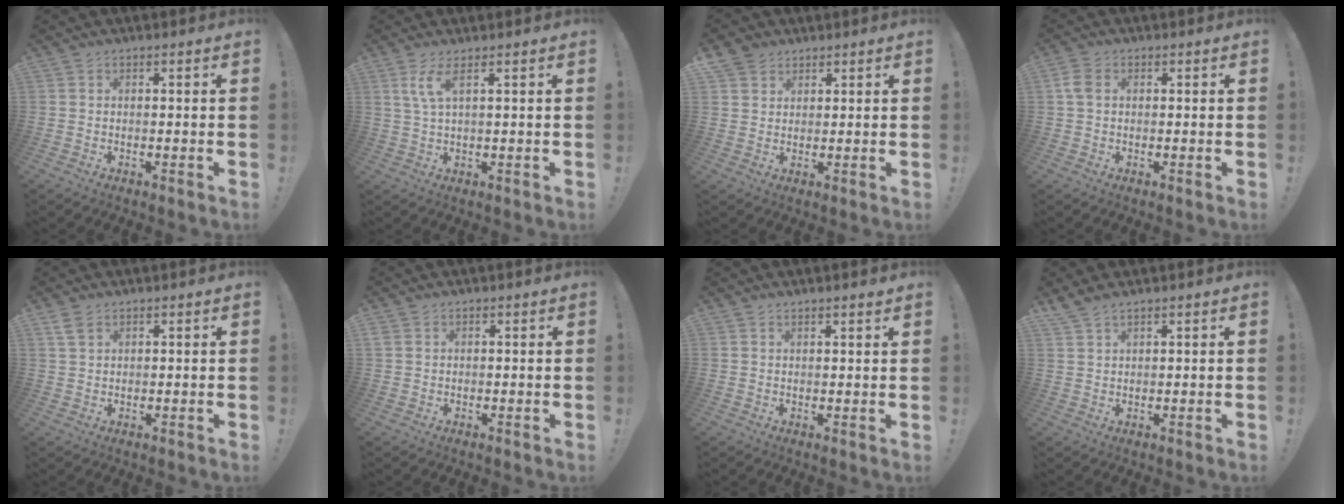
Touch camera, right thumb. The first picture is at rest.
{"total": 4.7, "force": [2.3, 0.6, 4.1], "torque": [-0.073, -0.007, 0.039]}
{"total": 4.1, "force": [2.8, 3.0, 0.6], "torque": [-0.014, -0.011, 0.053]}
{"total": 4.0, "force": [0.9, 2.7, 2.8], "torque": [-0.053, 0.003, 0.016]}
{"total": 3.4, "force": [2.1, 1.7, 2.1], "torque": [-0.035, -0.004, 0.040]}
{"total": 1.1, "force": [0.3, 1.1, 0.2], "torque": [-0.005, 0.002, 0.006]}
{"total": 1.3, "force": [1.2, -0.1, 0.6], "torque": [0.003, -0.009, 0.018]}
{"total": 2.8, "force": [2.5, 0.5, 1.3], "torque": [-0.033, -0.011, 0.048]}